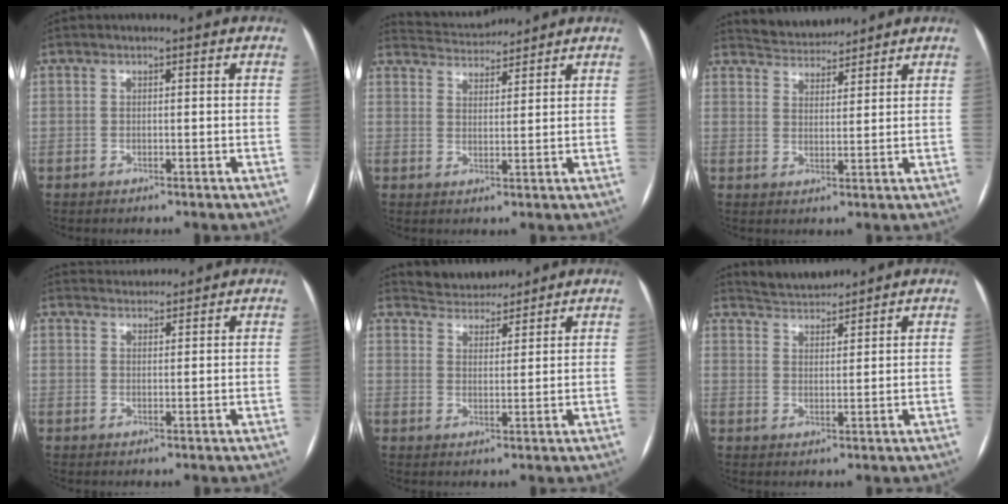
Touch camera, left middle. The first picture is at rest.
{"total": 5.6, "force": [5.6, 0.4, -0.1], "torque": [-0.008, 0.021, 0.094]}
{"total": 5.2, "force": [5.2, 0.9, 0.1], "torque": [-0.009, 0.017, 0.090]}
{"total": 3.8, "force": [3.8, 0.3, 0.0], "torque": [-0.007, 0.025, 0.064]}
{"total": 5.7, "force": [5.6, 1.3, 0.3], "torque": [-0.010, 0.016, 0.093]}
{"total": 4.3, "force": [4.3, 0.1, -0.2], "torque": [-0.005, 0.014, 0.081]}